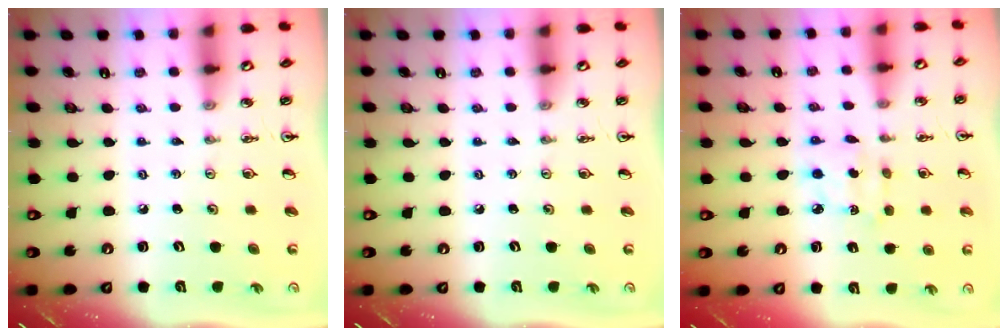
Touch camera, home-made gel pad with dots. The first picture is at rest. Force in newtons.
{"total": 0.0}
{"total": 3.3, "press": 3.3, "slide": 0.1}